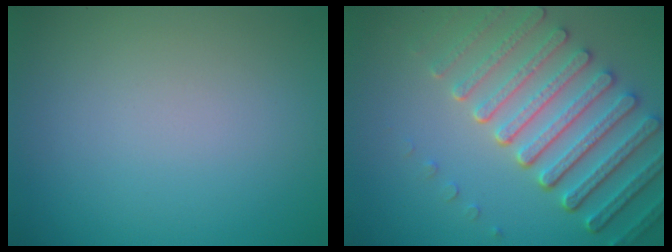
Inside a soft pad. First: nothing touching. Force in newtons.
{"total": 7.2, "press": 5.4, "slide": 4.7}